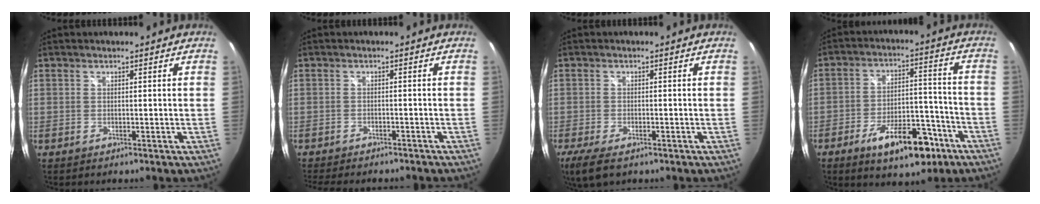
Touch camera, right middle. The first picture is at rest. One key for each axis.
{"total": 8.2, "fx": -7.2, "fy": 1.9, "fz": 3.4, "tx": -0.077, "ty": -0.019, "tz": -0.106}
{"total": 6.6, "fx": -4.4, "fy": 2.4, "fz": 4.3, "tx": -0.101, "ty": -0.030, "tz": -0.076}
{"total": 14.0, "fx": -8.4, "fy": 6.0, "fz": 9.5, "tx": -0.163, "ty": 0.013, "tz": -0.120}